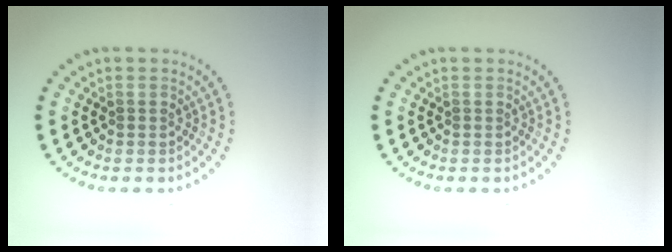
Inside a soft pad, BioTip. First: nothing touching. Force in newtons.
{"total": 0.0}